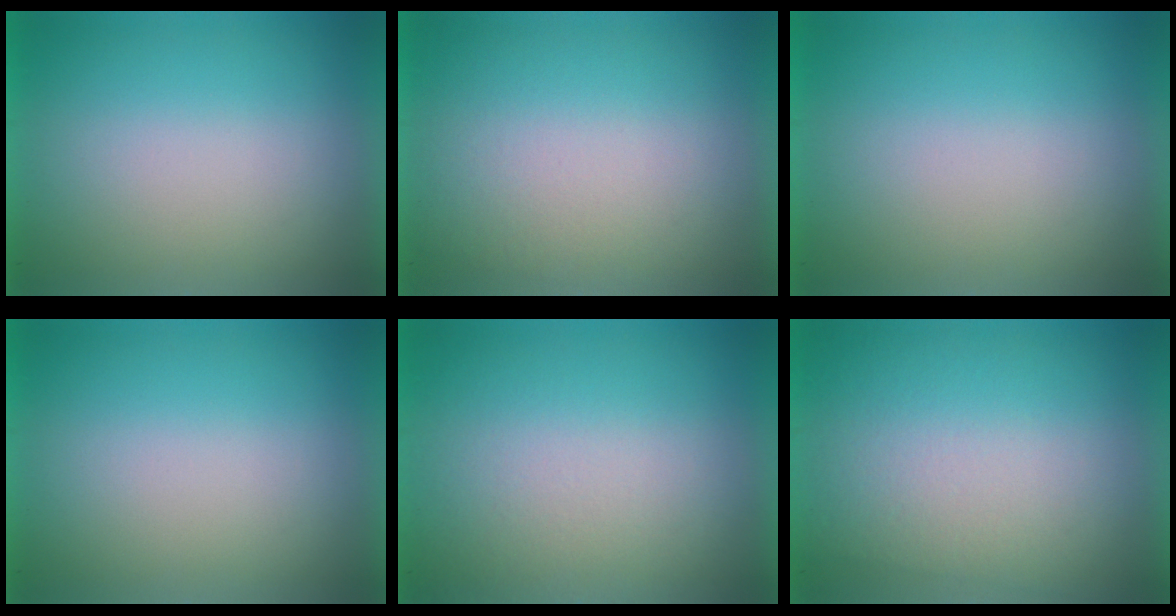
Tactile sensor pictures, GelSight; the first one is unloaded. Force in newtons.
{"total": 1.4}
{"total": 0.0}
{"total": 0.0}
{"total": 3.6}
{"total": 2.9}